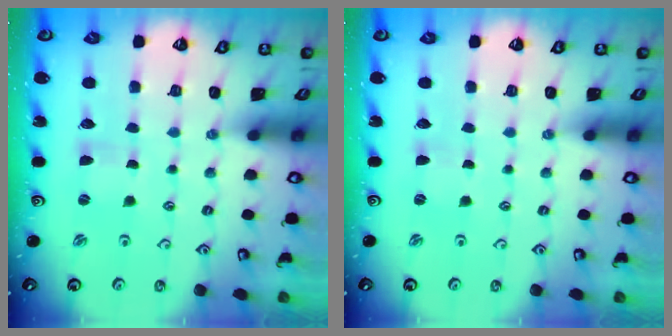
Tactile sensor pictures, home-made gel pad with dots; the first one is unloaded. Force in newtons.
{"total": 1.1, "press": 1.0, "slide": 0.4}